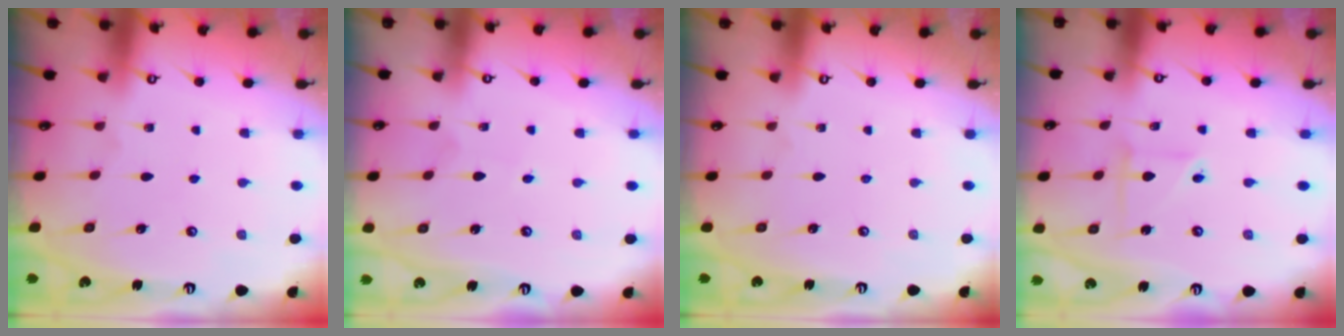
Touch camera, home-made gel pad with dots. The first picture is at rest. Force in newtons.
{"total": 2.9, "press": 2.8, "slide": 0.2}
{"total": 0.0}
{"total": 3.3, "press": 3.3, "slide": 0.3}